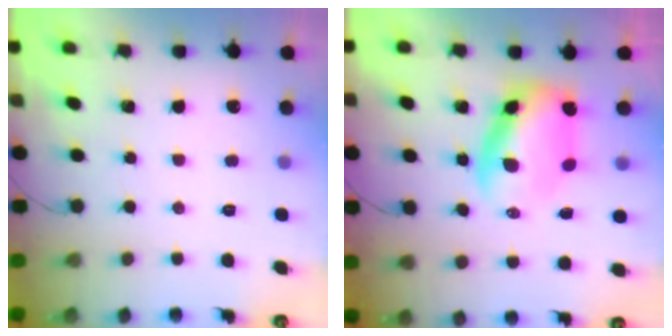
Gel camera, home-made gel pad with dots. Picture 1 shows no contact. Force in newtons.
{"total": 6.0, "press": 5.7, "slide": 1.8}